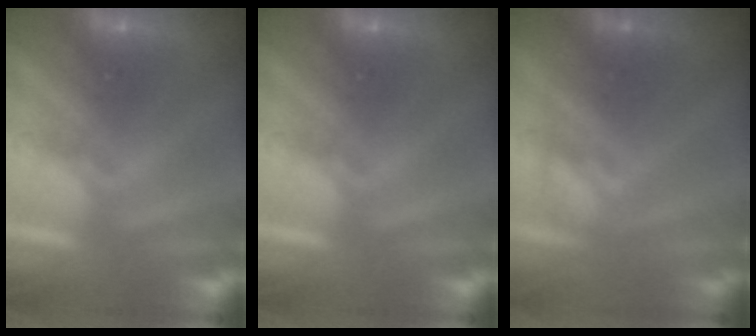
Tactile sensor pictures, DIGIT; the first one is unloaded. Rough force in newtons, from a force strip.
{"total": 0.0}
{"total": 2.4}